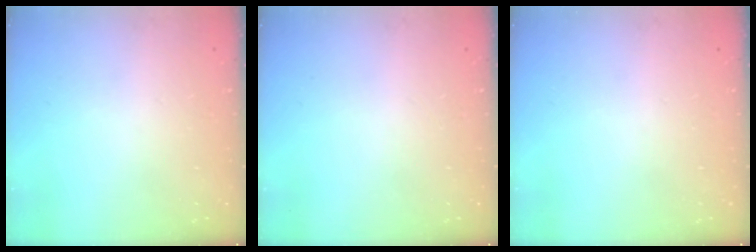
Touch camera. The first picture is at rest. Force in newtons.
{"total": 0.0}
{"total": 0.0}